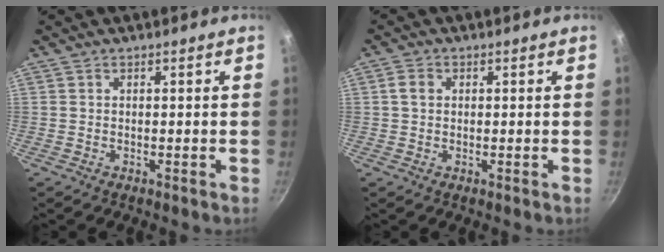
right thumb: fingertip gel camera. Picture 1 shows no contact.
{"total": 2.3, "force": [0.4, 1.9, 1.3], "torque": [-0.017, 0.006, 0.006]}